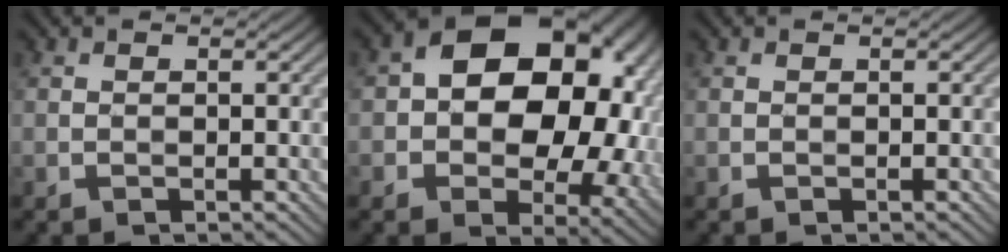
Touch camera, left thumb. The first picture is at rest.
{"total": 18.0, "force": [2.0, 12.5, 12.8], "torque": [-0.163, -0.009, 0.042]}
{"total": 0.0}